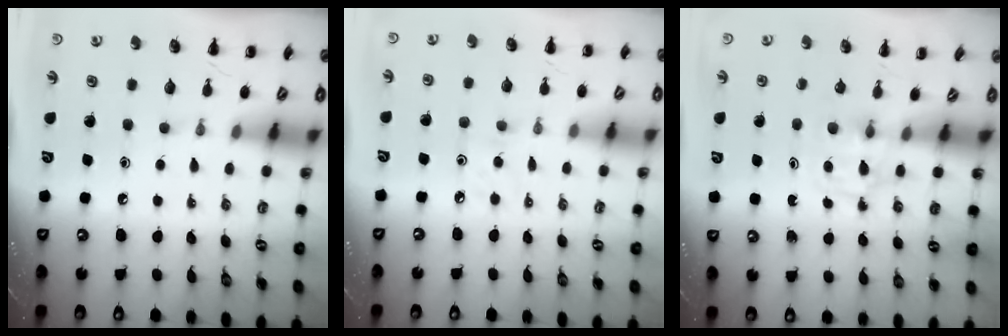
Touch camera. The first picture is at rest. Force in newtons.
{"total": 2.8, "press": 2.7, "slide": 1.0}
{"total": 2.8, "press": 2.5, "slide": 1.4}